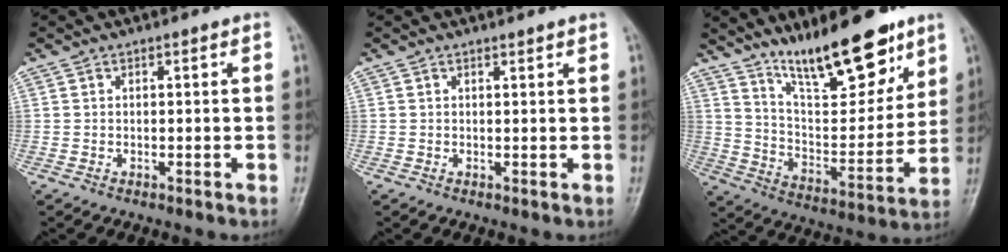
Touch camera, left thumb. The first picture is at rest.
{"total": 0.7, "force": [0.6, -0.1, 0.2], "torque": [0.000, -0.006, 0.013]}
{"total": 18.9, "force": [13.5, 5.7, 11.9], "torque": [-0.141, -0.085, 0.233]}